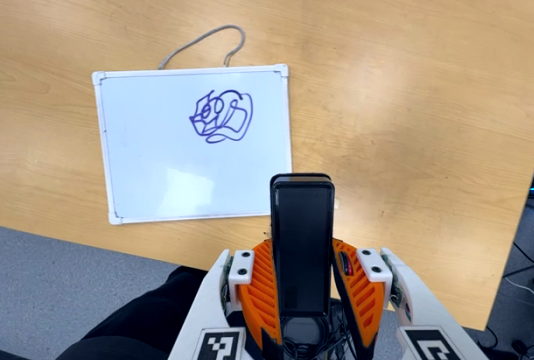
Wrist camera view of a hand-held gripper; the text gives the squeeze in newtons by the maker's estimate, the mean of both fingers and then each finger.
{"total": 3.9, "left": 2.5, "right": 5.3}